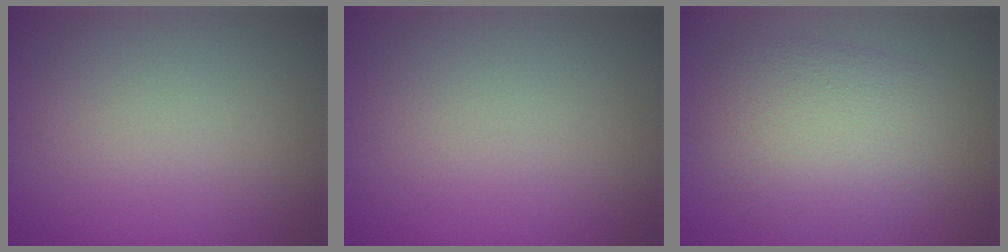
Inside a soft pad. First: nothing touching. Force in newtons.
{"total": 0.0}
{"total": 5.5, "press": 5.5, "slide": 0.2}